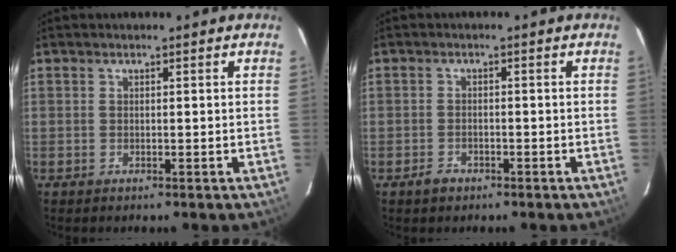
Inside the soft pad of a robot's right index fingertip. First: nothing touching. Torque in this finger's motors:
{"motor_torque": [0.15, 0.05, 0.00, 0.00]}